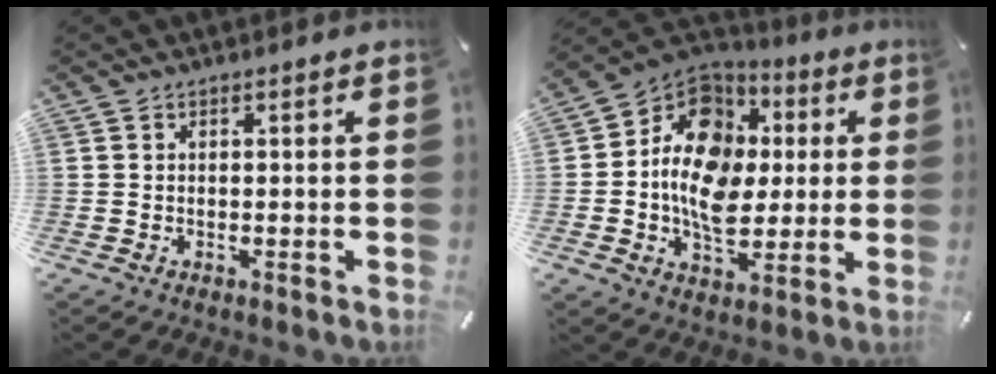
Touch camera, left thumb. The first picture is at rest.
{"total": 15.2, "force": [0.0, 12.1, 9.2], "torque": [-0.181, -0.005, -0.001]}